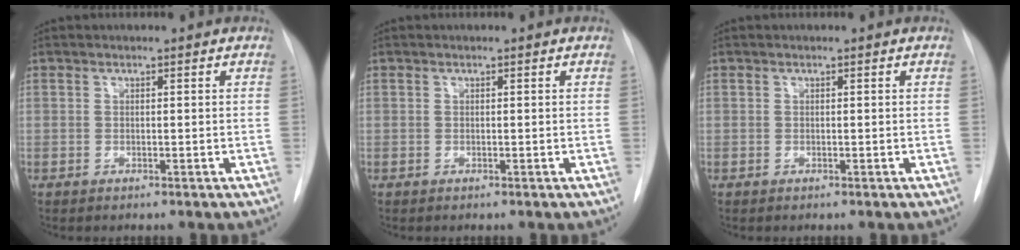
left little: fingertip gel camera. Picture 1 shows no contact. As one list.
[{"total": 0.0}, {"total": 0.0}]